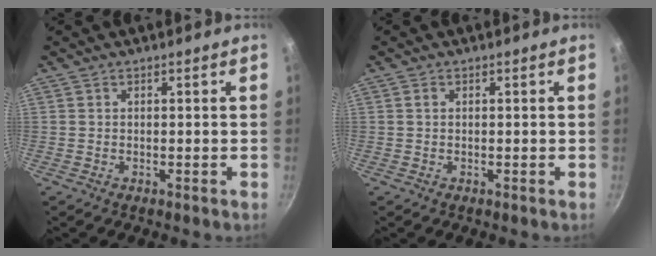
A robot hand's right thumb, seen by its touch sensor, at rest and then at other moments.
{"total": 0.6, "force": [0.1, 0.5, 0.3], "torque": [-0.007, 0.002, 0.002]}